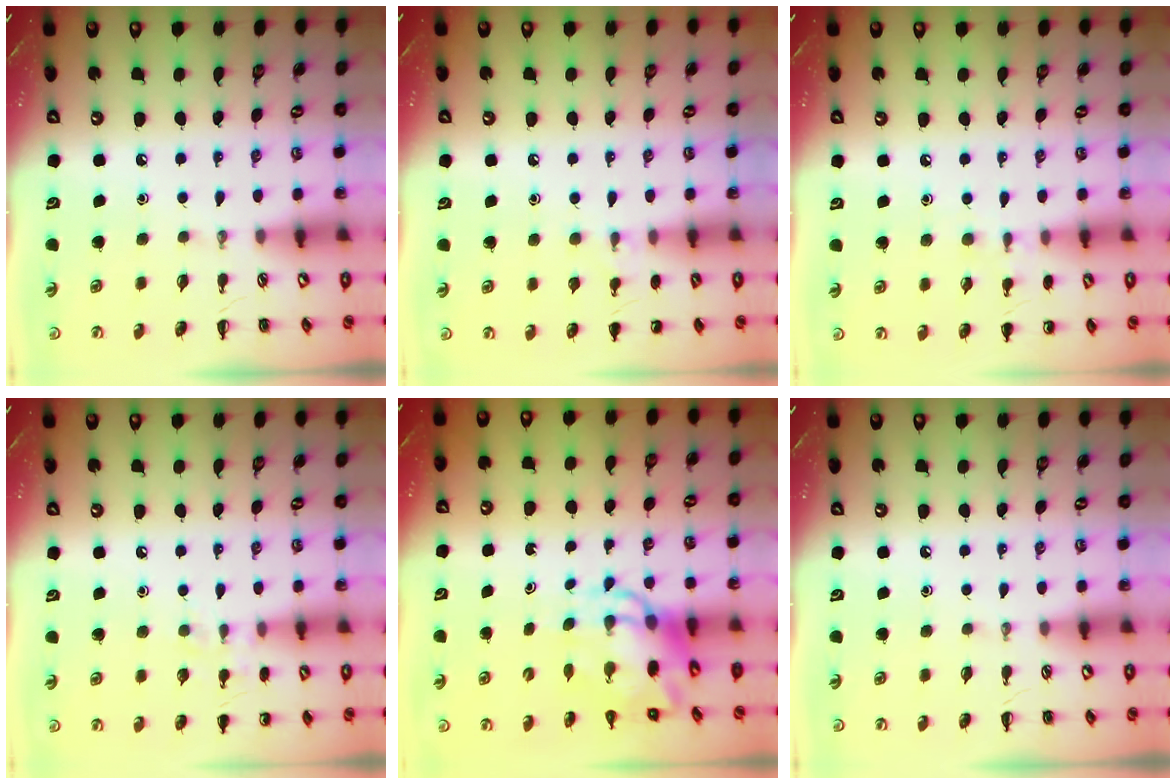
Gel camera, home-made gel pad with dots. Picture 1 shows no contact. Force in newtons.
{"total": 6.0, "press": 5.8, "slide": 1.7}
{"total": 5.9, "press": 5.7, "slide": 1.7}
{"total": 6.5, "press": 6.2, "slide": 2.1}
{"total": 7.7, "press": 7.4, "slide": 2.2}
{"total": 0.0}